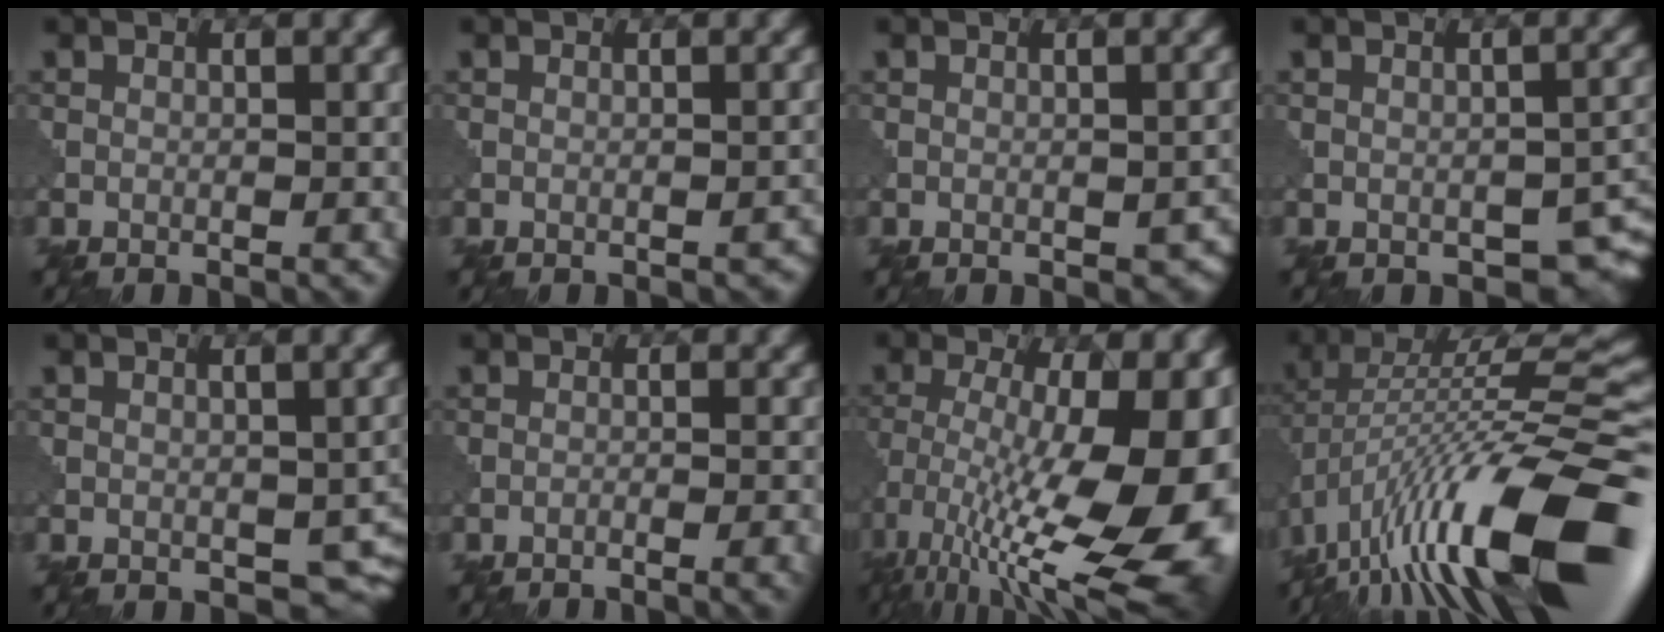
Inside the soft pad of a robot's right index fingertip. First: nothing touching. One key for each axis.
{"total": 0.8, "fx": -0.7, "fy": 0.3, "fz": 0.3, "tx": -0.005, "ty": 0.002, "tz": -0.007}
{"total": 2.2, "fx": -0.7, "fy": 1.3, "fz": 1.6, "tx": -0.019, "ty": -0.002, "tz": 0.000}
{"total": 3.8, "fx": -1.5, "fy": 2.4, "fz": 2.5, "tx": -0.021, "ty": -0.015, "tz": -0.009}
{"total": 4.3, "fx": -0.6, "fy": 2.9, "fz": 3.2, "tx": -0.043, "ty": -0.019, "tz": 0.000}
{"total": 3.1, "fx": -2.2, "fy": 0.7, "fz": 2.1, "tx": -0.028, "ty": 0.011, "tz": -0.040}
{"total": 18.0, "fx": -4.3, "fy": 6.4, "fz": 16.2, "tx": -0.243, "ty": -0.010, "tz": -0.063}
{"total": 15.9, "fx": -5.0, "fy": 4.9, "fz": 14.3, "tx": -0.235, "ty": 0.027, "tz": -0.096}